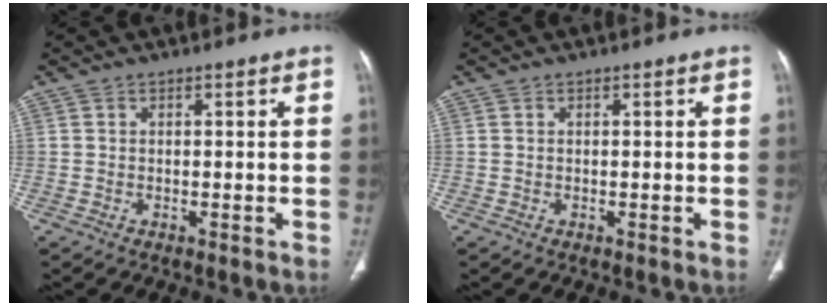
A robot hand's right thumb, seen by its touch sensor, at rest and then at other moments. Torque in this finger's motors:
{"motor_torque": [-0.42, 0.06, -0.37, 0.17, -0.03]}